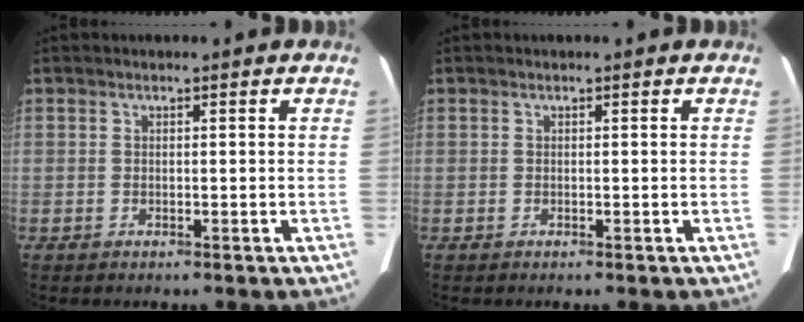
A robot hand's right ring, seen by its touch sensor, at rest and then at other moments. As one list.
[{"total": 0.0}]